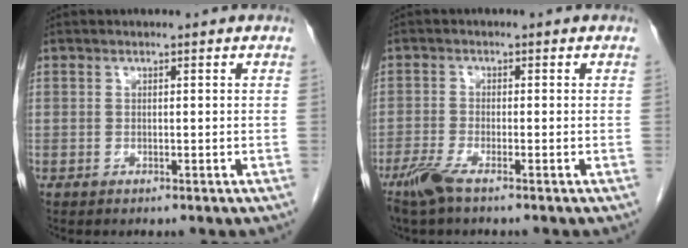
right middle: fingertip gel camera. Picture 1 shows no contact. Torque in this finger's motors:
{"motor_torque": [0.69, -0.47, 0.23, 0.05]}